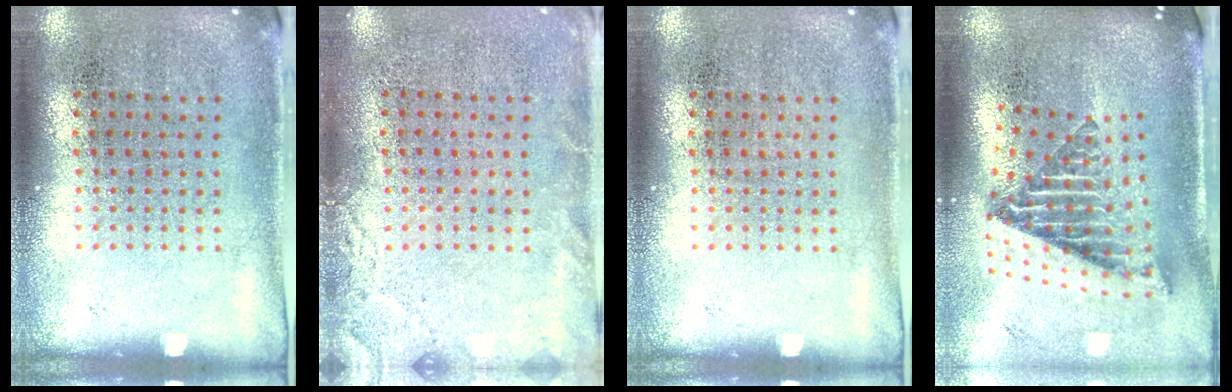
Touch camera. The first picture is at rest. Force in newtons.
{"total": 2.4, "press": 2.4, "slide": 0.3}
{"total": 0.0}
{"total": 2.9, "press": 1.8, "slide": 2.3}